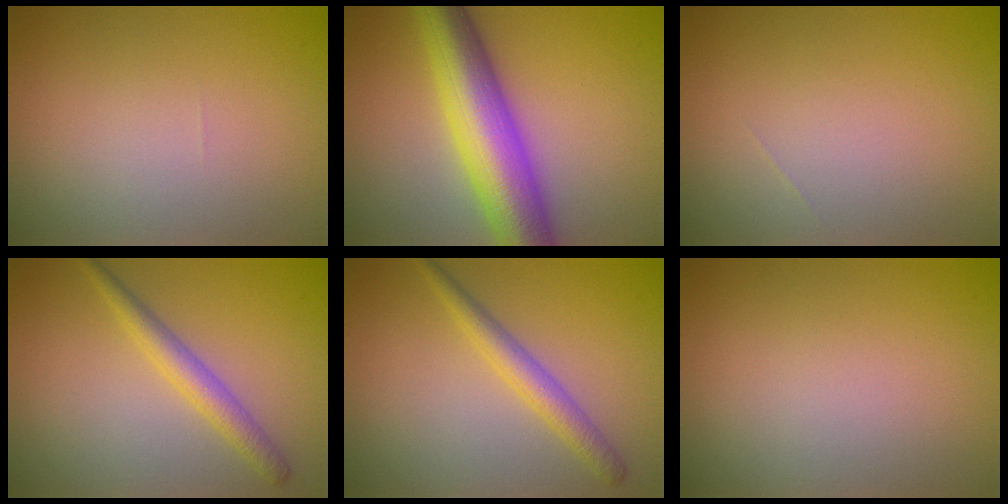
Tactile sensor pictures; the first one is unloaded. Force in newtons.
{"total": 10.1, "press": 10.1, "slide": 0.1}
{"total": 0.0}
{"total": 2.5, "press": 2.5, "slide": 0.0}
{"total": 2.5, "press": 2.5, "slide": 0.0}
{"total": 0.0}